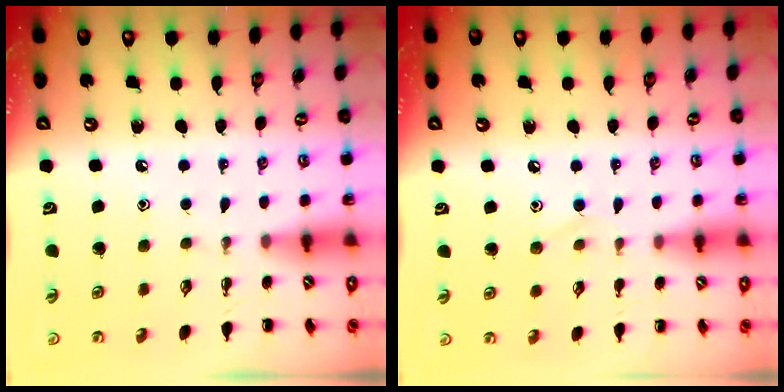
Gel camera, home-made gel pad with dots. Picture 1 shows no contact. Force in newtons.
{"total": 6.2, "press": 5.9, "slide": 2.2}